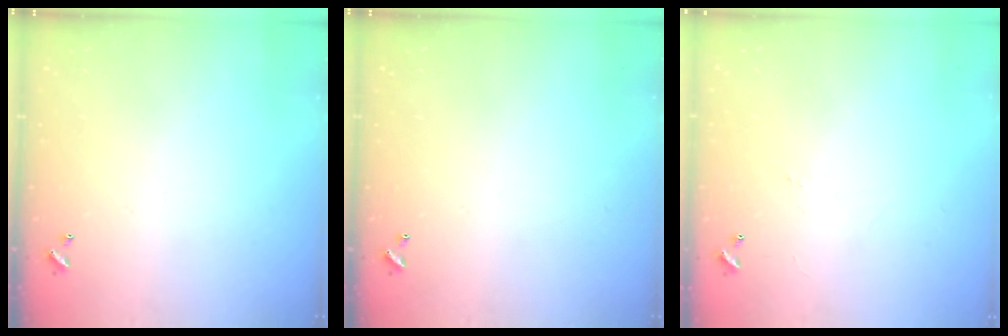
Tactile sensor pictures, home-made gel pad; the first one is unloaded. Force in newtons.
{"total": 0.0}
{"total": 1.6, "press": 1.5, "slide": 0.5}